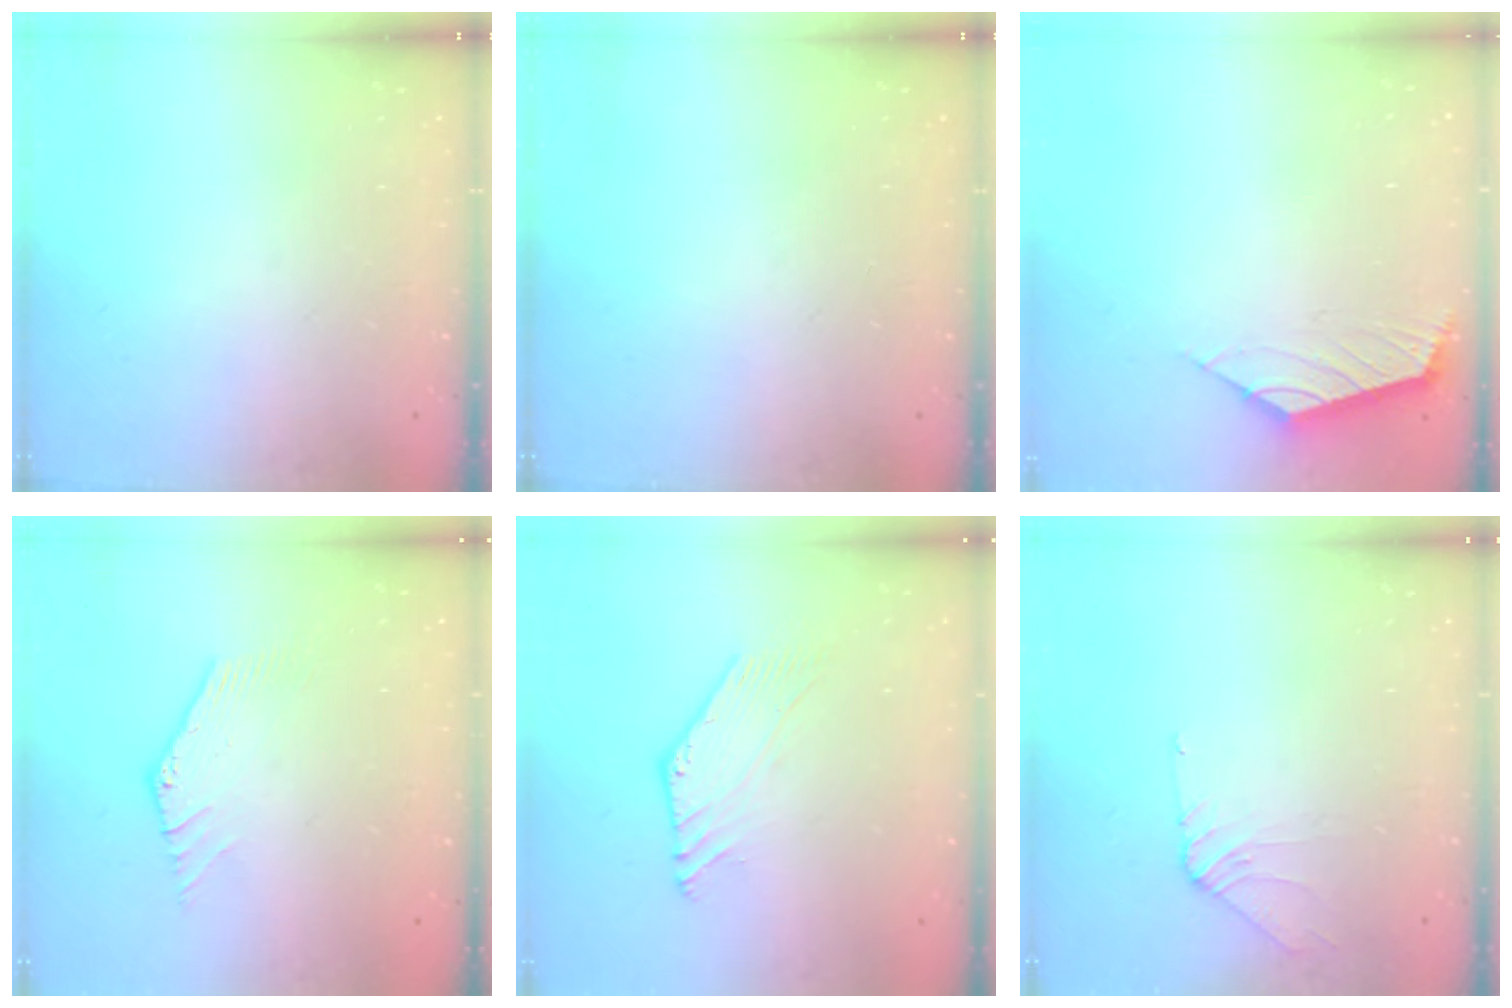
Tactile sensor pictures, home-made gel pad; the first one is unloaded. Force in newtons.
{"total": 0.0}
{"total": 2.5, "press": 2.4, "slide": 0.7}
{"total": 0.6, "press": 0.6, "slide": 0.3}
{"total": 0.8, "press": 0.7, "slide": 0.2}
{"total": 4.7, "press": 4.6, "slide": 0.8}